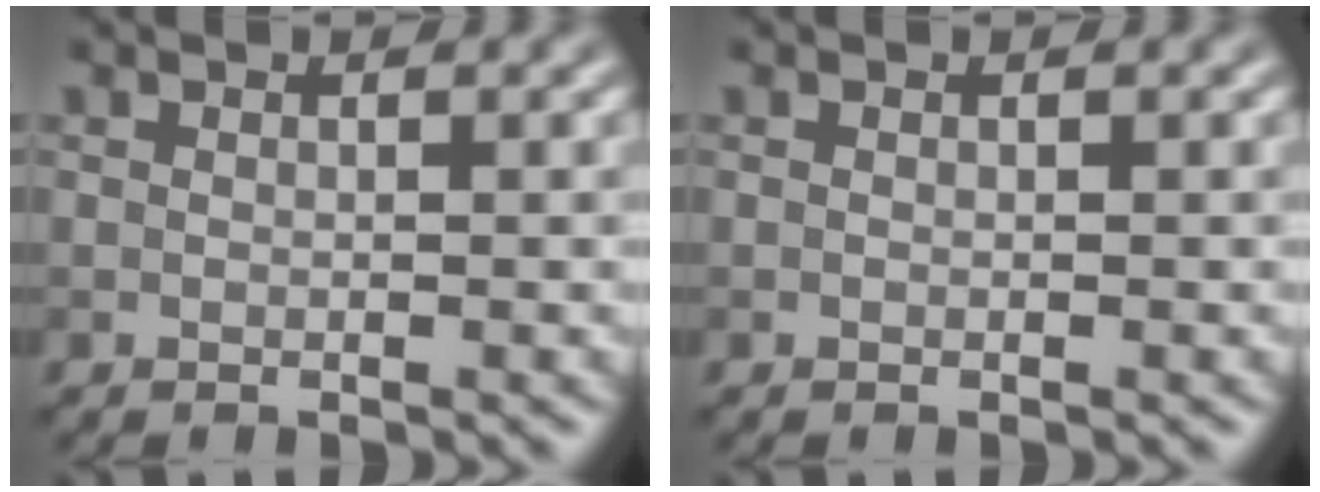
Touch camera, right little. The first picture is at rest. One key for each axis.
{"total": 0.0}